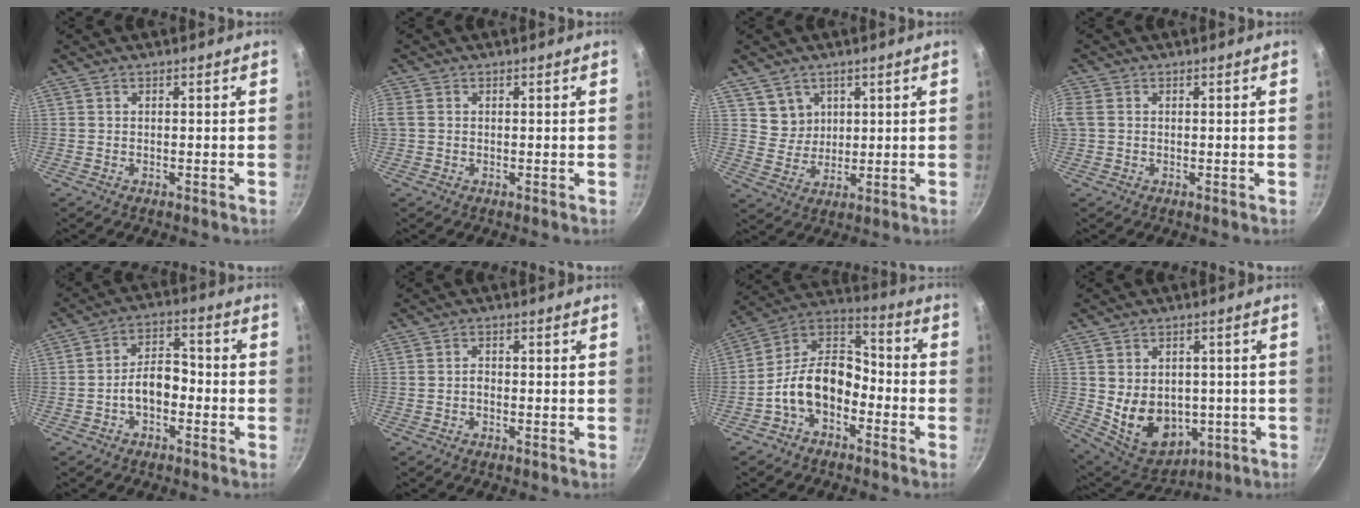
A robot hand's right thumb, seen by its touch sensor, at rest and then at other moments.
{"total": 2.6, "force": [0.3, 2.0, 1.7], "torque": [-0.039, 0.004, 0.004]}
{"total": 5.2, "force": [2.5, 4.5, 0.9], "torque": [0.007, -0.009, 0.052]}
{"total": 3.5, "force": [0.4, 2.7, 2.2], "torque": [-0.052, 0.005, 0.005]}
{"total": 7.0, "force": [-2.4, 4.3, 5.0], "torque": [-0.058, 0.039, -0.046]}
{"total": 1.1, "force": [-0.4, 0.8, 0.7], "torque": [-0.007, 0.010, -0.007]}
{"total": 13.4, "force": [-5.3, 8.8, 8.7], "torque": [-0.126, 0.072, -0.120]}
{"total": 12.9, "force": [-1.1, 9.9, 8.1], "torque": [-0.103, -0.016, 0.016]}